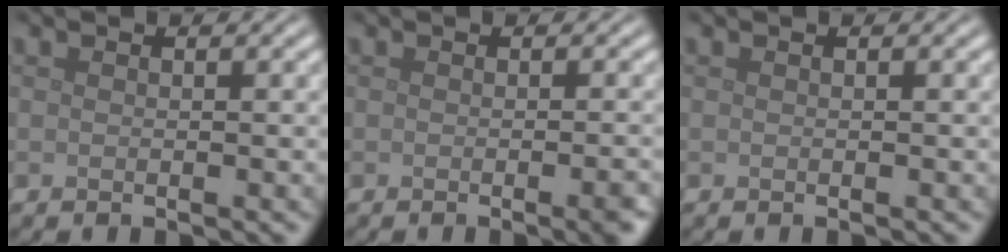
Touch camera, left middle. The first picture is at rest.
{"total": 2.2, "force": [-0.7, 0.6, 2.0], "torque": [-0.017, 0.001, -0.011]}
{"total": 0.0}